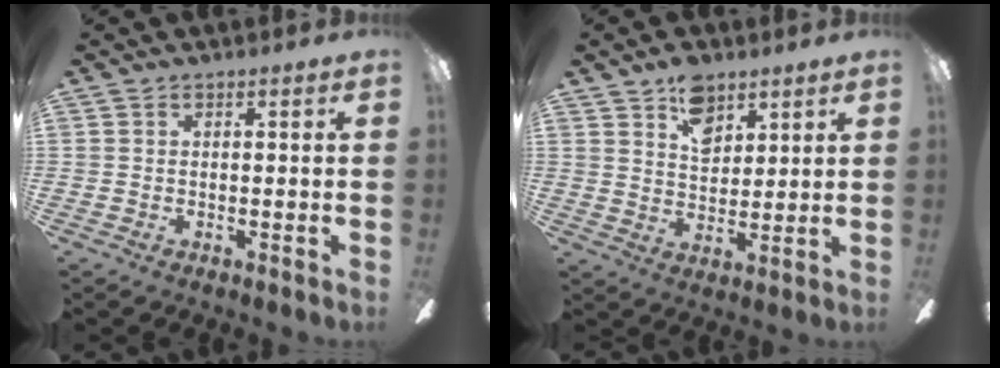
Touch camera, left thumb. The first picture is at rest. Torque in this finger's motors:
{"motor_torque": [0.98, 0.62, 0.78, -0.33, 0.01]}